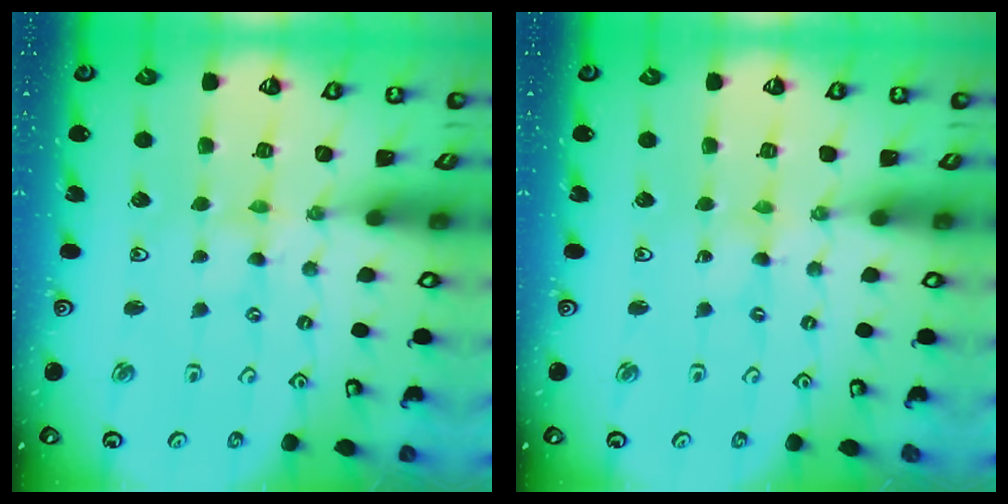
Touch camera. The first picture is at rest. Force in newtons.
{"total": 0.0}